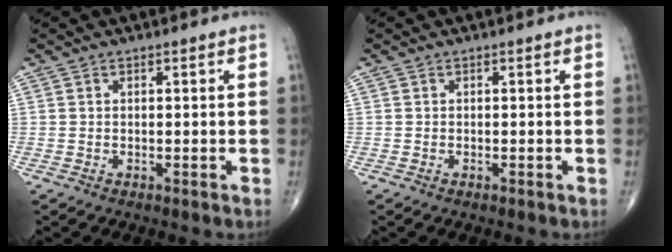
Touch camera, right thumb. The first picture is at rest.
{"total": 0.0}